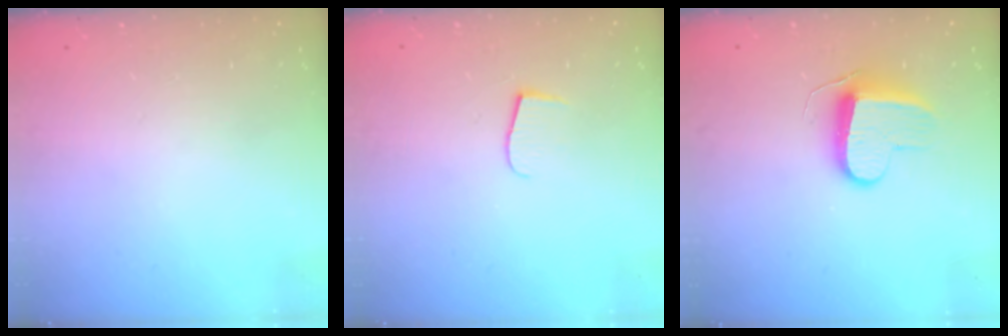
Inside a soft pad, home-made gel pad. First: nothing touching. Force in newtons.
{"total": 5.5, "press": 5.5, "slide": 0.6}
{"total": 9.6, "press": 9.6, "slide": 0.2}